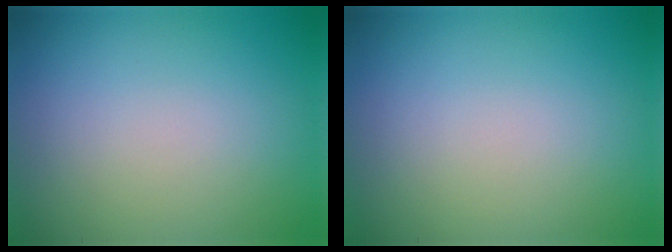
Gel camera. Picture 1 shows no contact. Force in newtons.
{"total": 0.0}